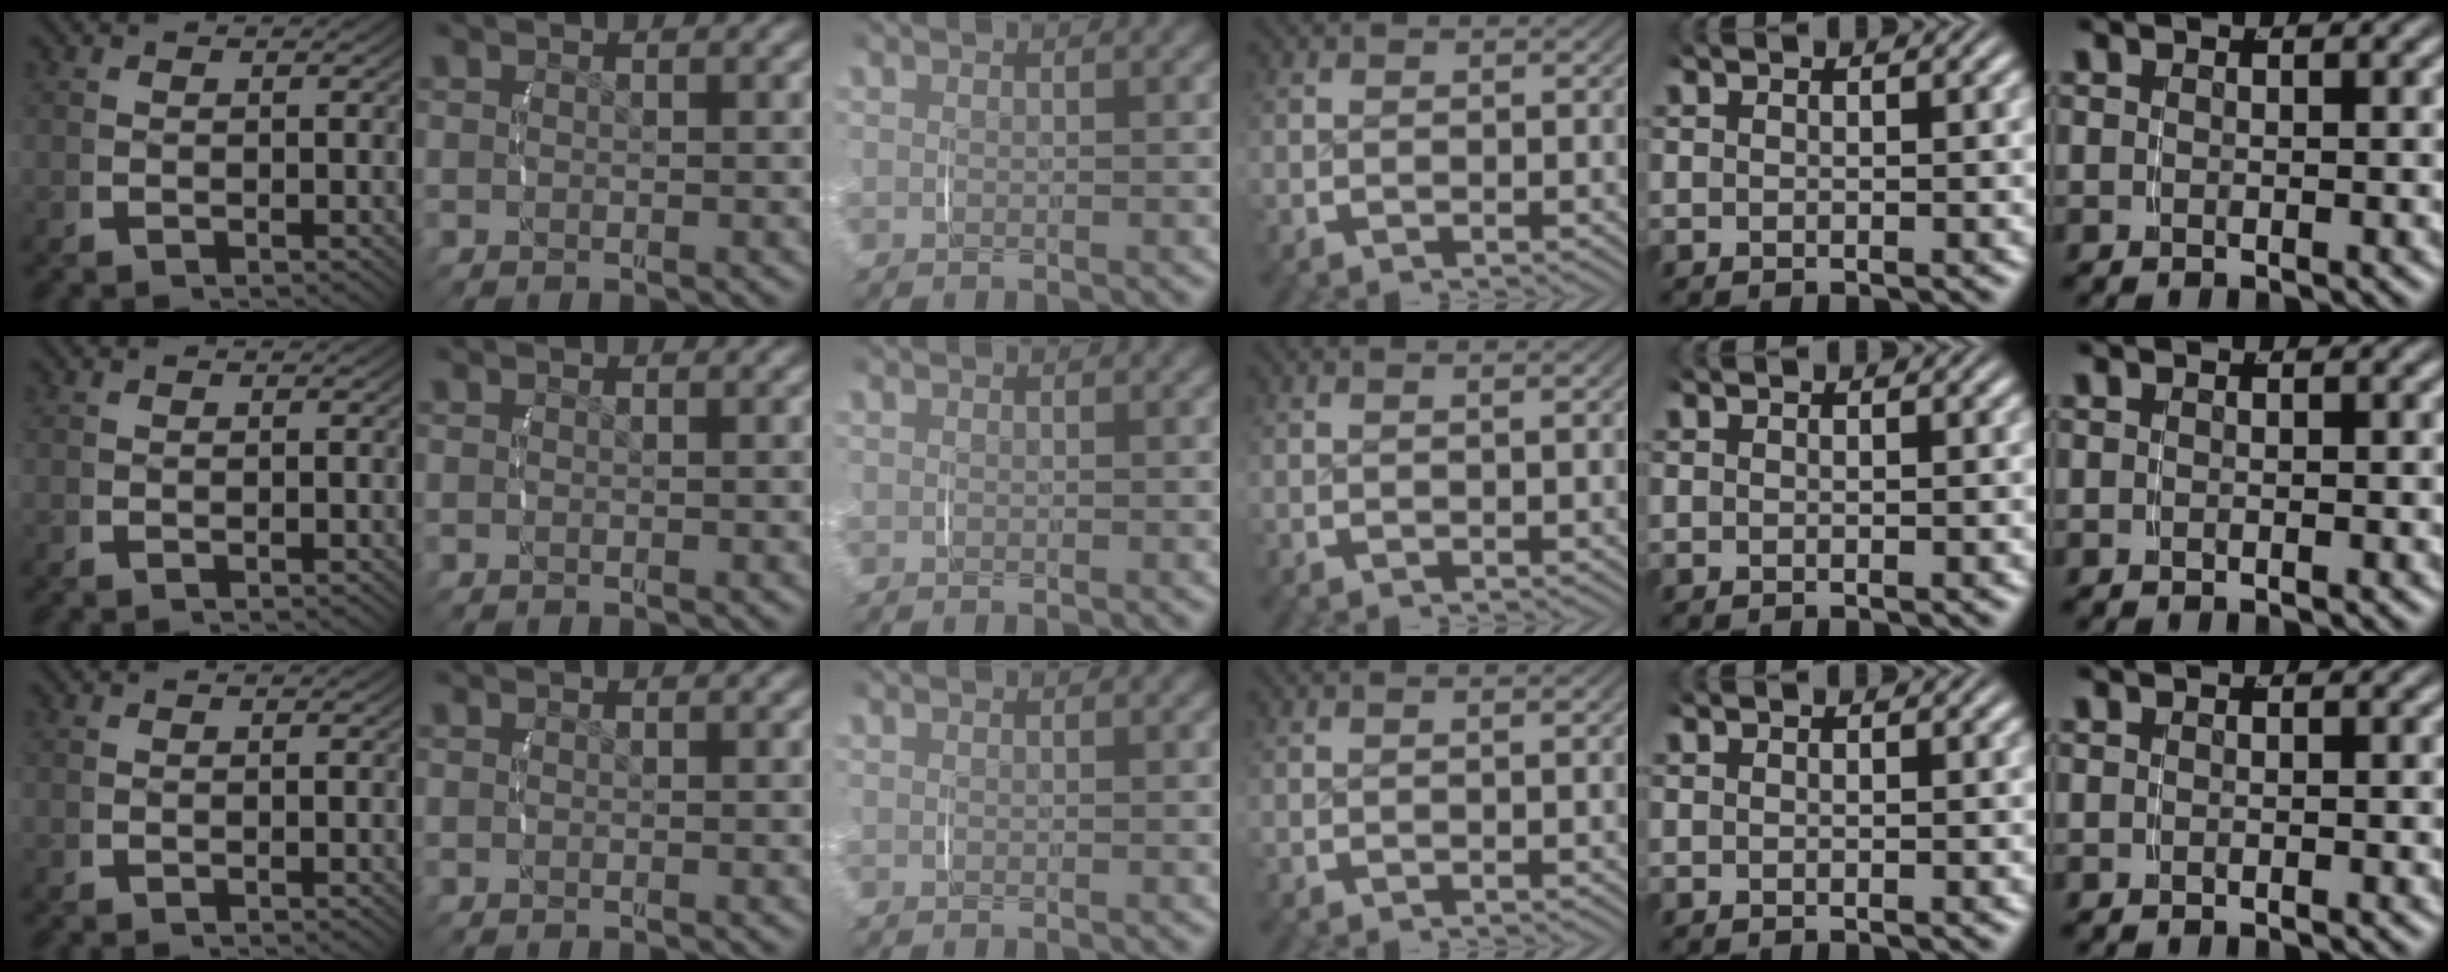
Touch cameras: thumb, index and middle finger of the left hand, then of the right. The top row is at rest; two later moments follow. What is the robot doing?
{"motion": "lift_and_place", "object": "measuring cup"}